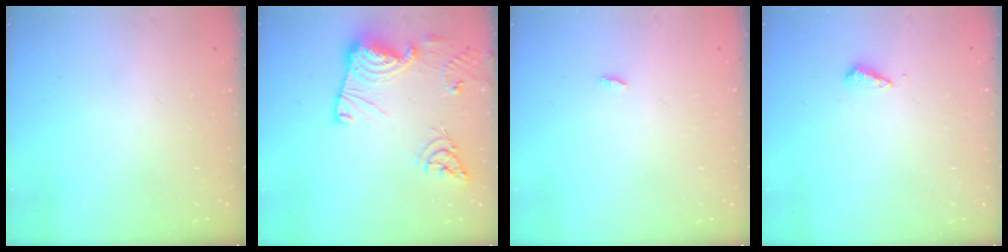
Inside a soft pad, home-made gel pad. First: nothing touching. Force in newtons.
{"total": 18.1, "press": 18.0, "slide": 1.7}
{"total": 1.8, "press": 1.8, "slide": 0.2}
{"total": 2.8, "press": 2.8, "slide": 0.7}